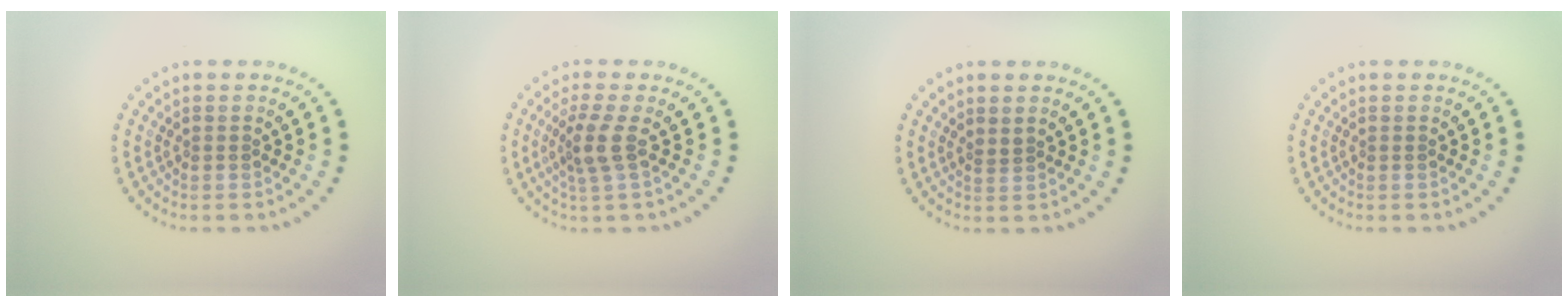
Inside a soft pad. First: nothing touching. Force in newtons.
{"total": 2.6, "press": 2.0, "slide": 1.6}
{"total": 0.5, "press": 0.4, "slide": 0.3}
{"total": 0.0}